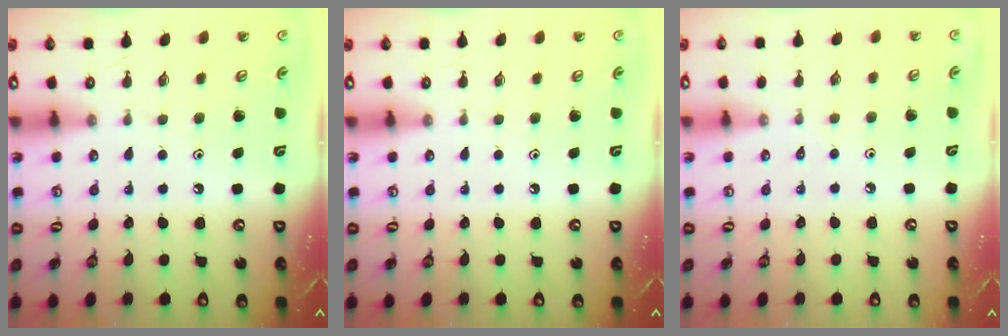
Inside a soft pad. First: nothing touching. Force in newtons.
{"total": 0.0}
{"total": 0.6, "press": 0.6, "slide": 0.3}